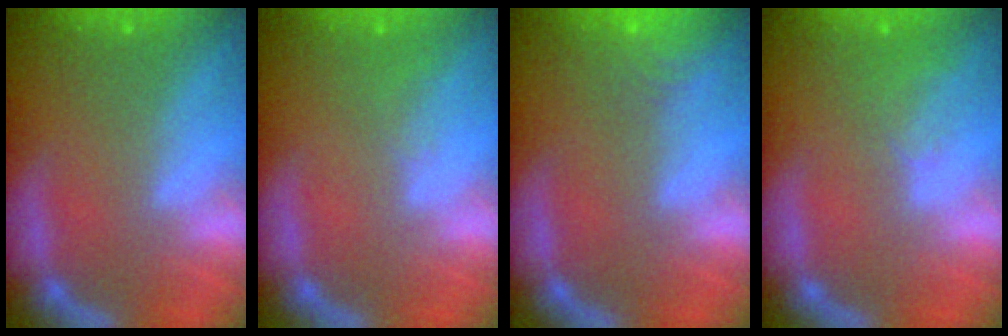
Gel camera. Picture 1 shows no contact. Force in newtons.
{"total": 1.0}
{"total": 4.5}
{"total": 2.0}